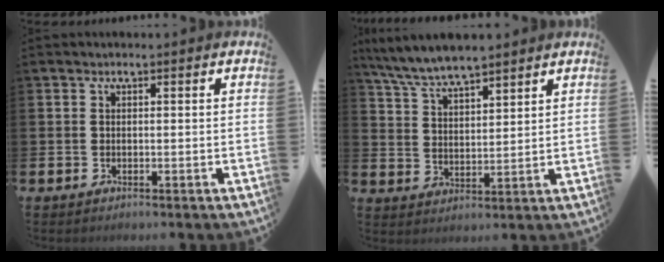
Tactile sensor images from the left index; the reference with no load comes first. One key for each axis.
{"total": 6.8, "fx": 6.5, "fy": 1.0, "fz": 1.7, "tx": -0.063, "ty": -0.024, "tz": 0.120}